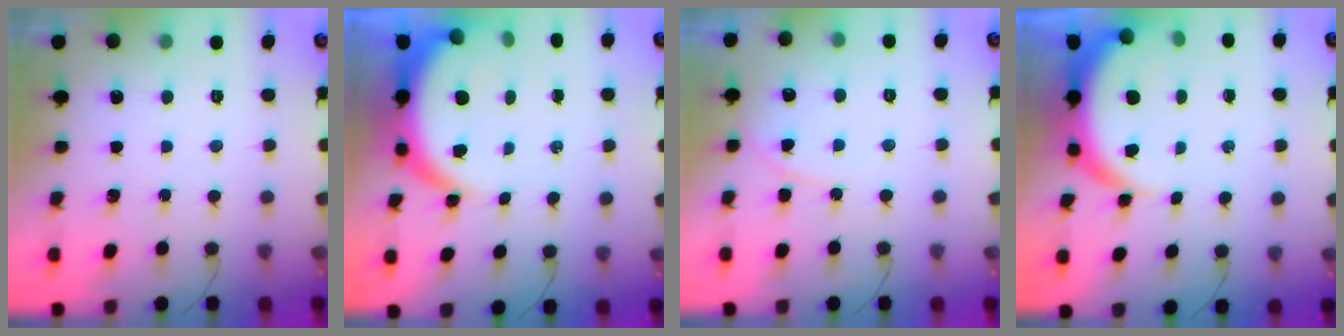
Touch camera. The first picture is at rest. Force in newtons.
{"total": 8.4, "press": 8.3, "slide": 1.0}
{"total": 6.6, "press": 6.6, "slide": 0.4}
{"total": 6.1, "press": 6.1, "slide": 0.7}